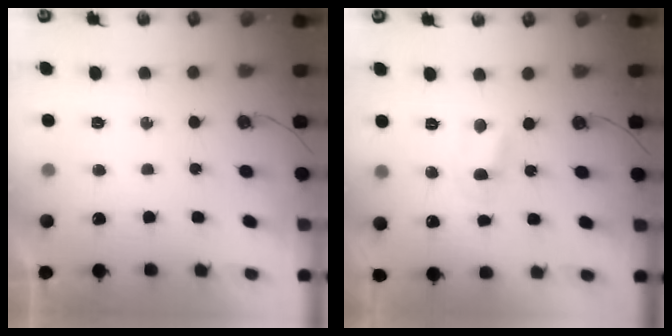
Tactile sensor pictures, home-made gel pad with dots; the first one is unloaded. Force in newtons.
{"total": 3.1, "press": 3.1, "slide": 0.4}